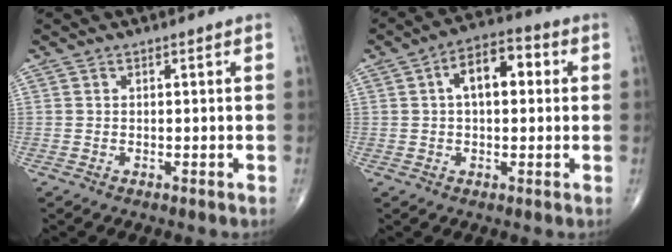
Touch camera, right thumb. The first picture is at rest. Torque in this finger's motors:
{"motor_torque": [0.30, 2.09, 0.92, 0.26, 0.06]}